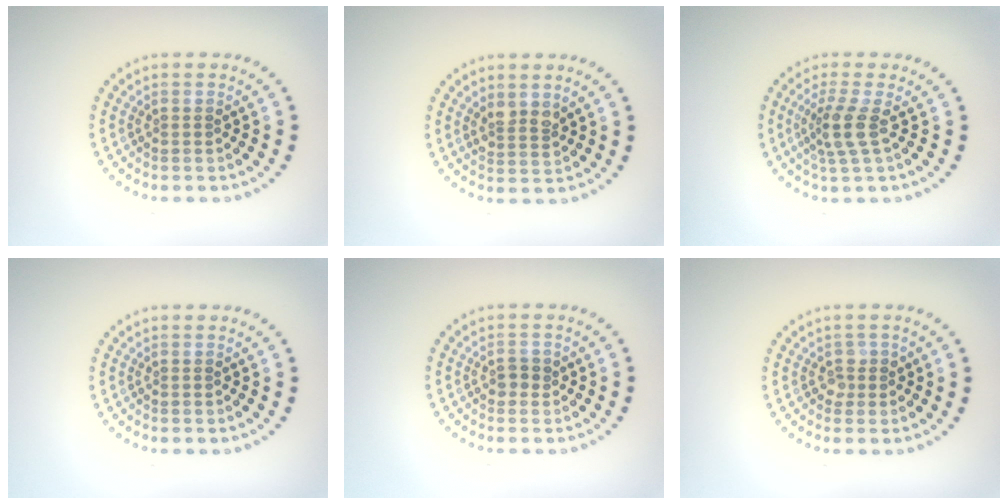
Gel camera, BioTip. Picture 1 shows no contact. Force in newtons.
{"total": 1.8, "press": 1.6, "slide": 0.9}
{"total": 2.6, "press": 2.1, "slide": 1.6}
{"total": 0.0}
{"total": 1.3, "press": 1.2, "slide": 0.4}
{"total": 1.2, "press": 1.1, "slide": 0.5}